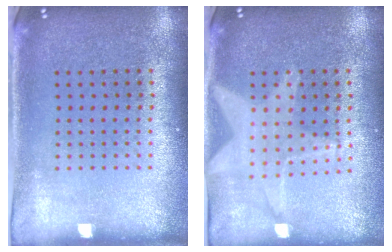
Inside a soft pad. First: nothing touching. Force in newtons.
{"total": 1.2, "press": 1.2, "slide": 0.2}